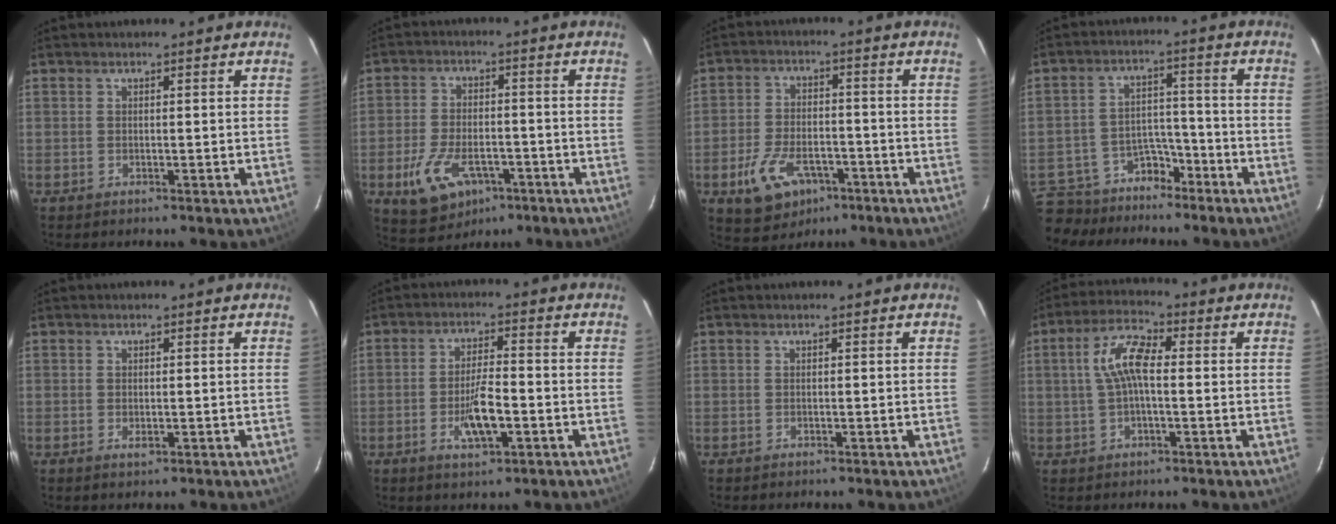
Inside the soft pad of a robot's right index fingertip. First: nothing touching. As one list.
[{"total": 11.9, "force": [-5.8, 7.0, 7.7], "torque": [-0.170, -0.014, -0.090]}, {"total": 11.9, "force": [-6.3, 7.2, 7.2], "torque": [-0.158, -0.006, -0.097]}, {"total": 14.0, "force": [-9.4, 9.3, 4.6], "torque": [-0.133, 0.027, -0.133]}, {"total": 1.2, "force": [-0.1, 0.7, 1.0], "torque": [-0.019, -0.002, 0.000]}, {"total": 6.9, "force": [-2.5, 2.0, 6.1], "torque": [-0.118, -0.004, -0.040]}, {"total": 0.0}, {"total": 7.5, "force": [0.4, 2.9, 6.9], "torque": [-0.142, 0.020, 0.007]}]